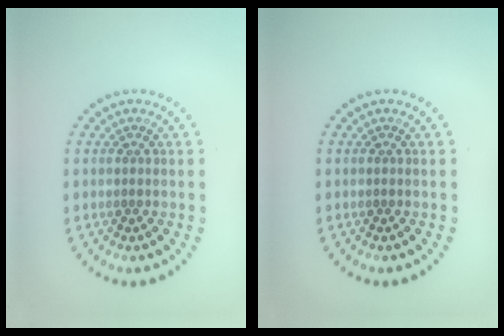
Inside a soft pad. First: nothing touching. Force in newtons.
{"total": 0.0}